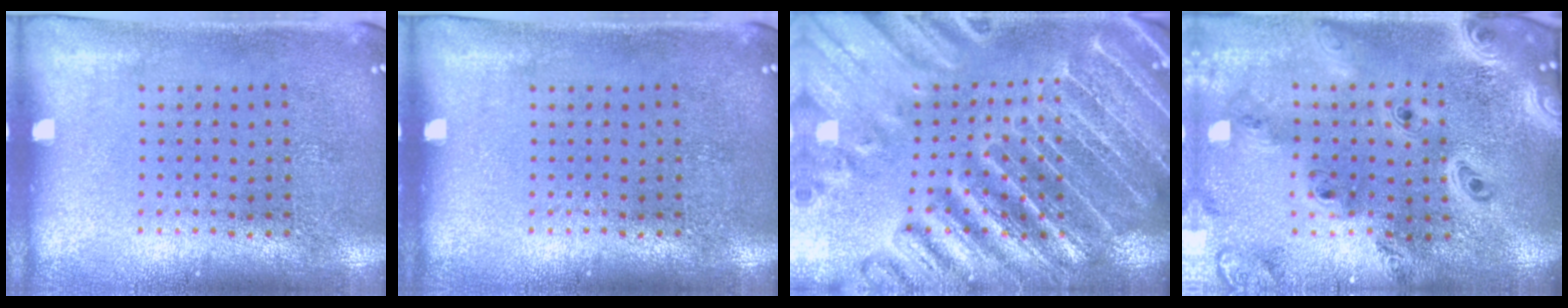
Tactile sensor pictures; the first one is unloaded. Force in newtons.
{"total": 0.0}
{"total": 4.4, "press": 4.0, "slide": 1.7}
{"total": 3.8, "press": 2.9, "slide": 2.4}